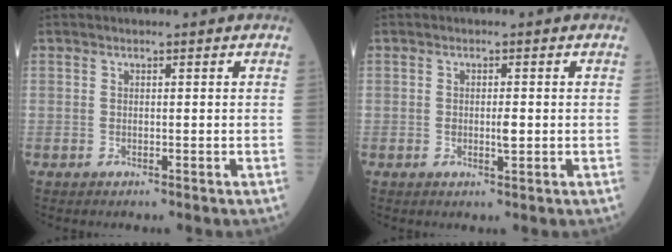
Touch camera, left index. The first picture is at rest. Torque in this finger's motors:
{"motor_torque": [0.10, 0.01, 0.01, 0.01]}